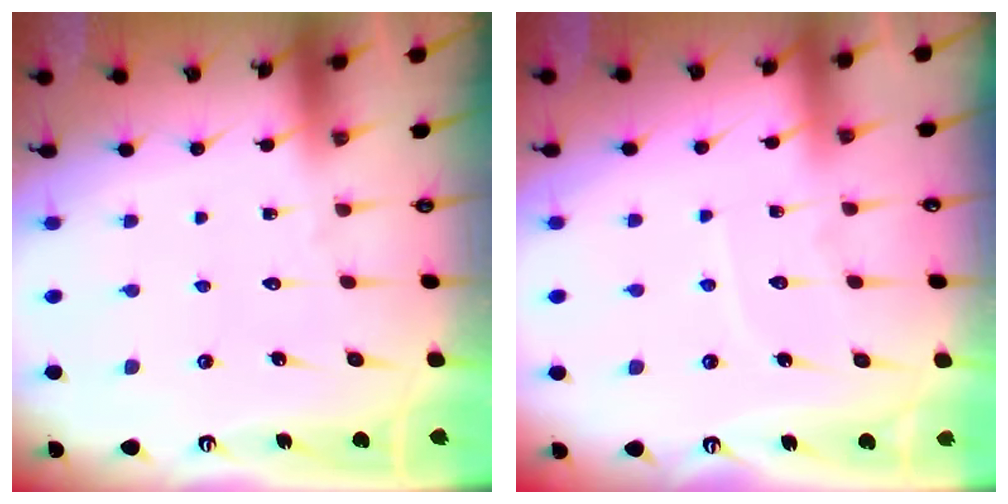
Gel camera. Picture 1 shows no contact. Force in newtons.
{"total": 5.0, "press": 5.0, "slide": 0.2}